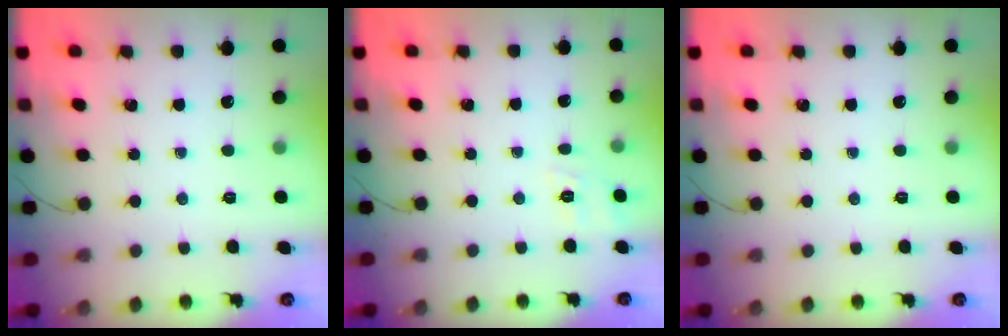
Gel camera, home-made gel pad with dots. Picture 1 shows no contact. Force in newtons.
{"total": 7.3, "press": 7.0, "slide": 2.1}
{"total": 0.0}